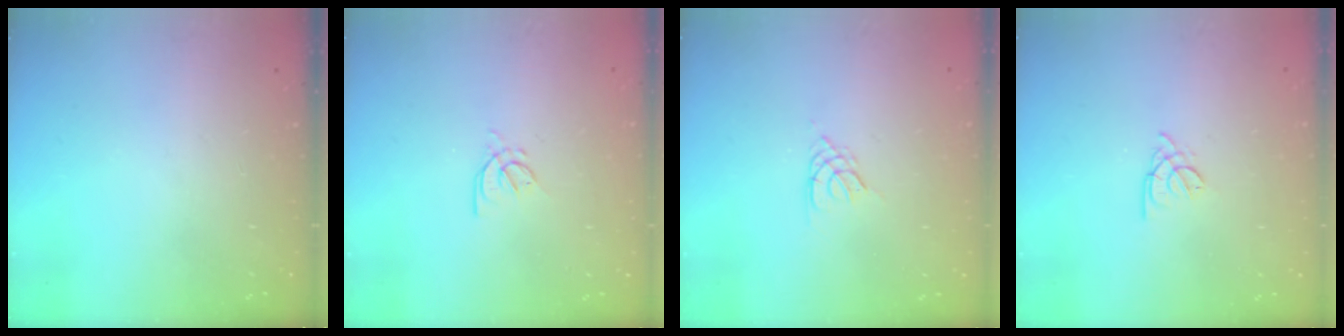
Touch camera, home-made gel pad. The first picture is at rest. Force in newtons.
{"total": 3.7, "press": 3.6, "slide": 0.7}
{"total": 2.1, "press": 2.1, "slide": 0.4}
{"total": 1.8, "press": 1.7, "slide": 0.5}